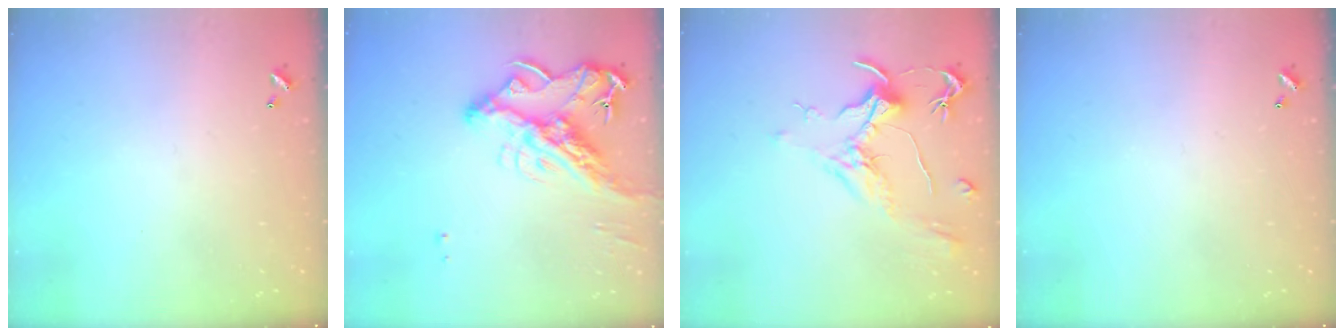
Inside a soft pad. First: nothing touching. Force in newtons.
{"total": 16.1, "press": 16.0, "slide": 2.4}
{"total": 2.1, "press": 2.0, "slide": 0.8}
{"total": 0.0}